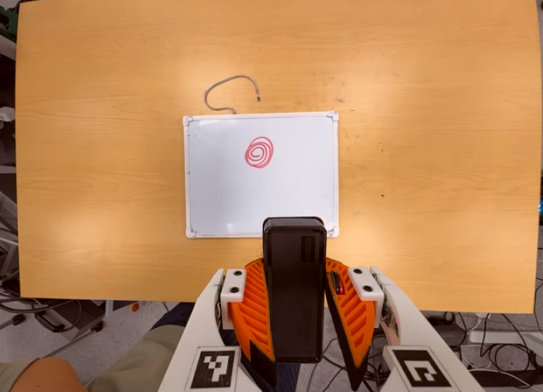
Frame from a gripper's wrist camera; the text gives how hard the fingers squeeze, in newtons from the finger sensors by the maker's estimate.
{"total": 8.7, "left": 7.6, "right": 9.9}